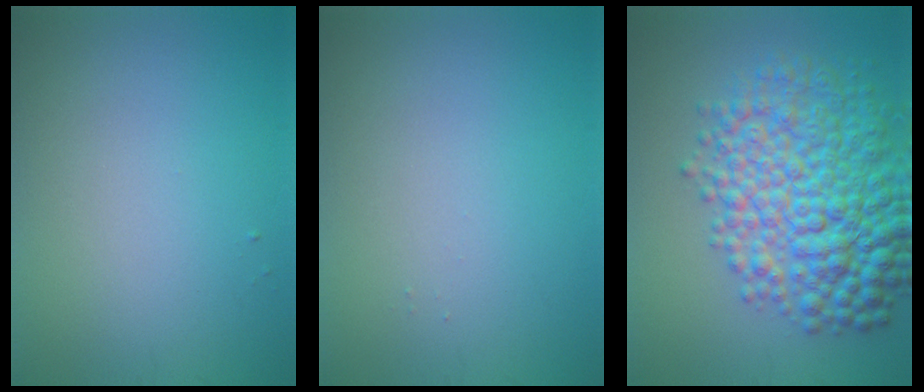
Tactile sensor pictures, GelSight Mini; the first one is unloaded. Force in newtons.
{"total": 0.0}
{"total": 9.7, "press": 9.7, "slide": 0.1}